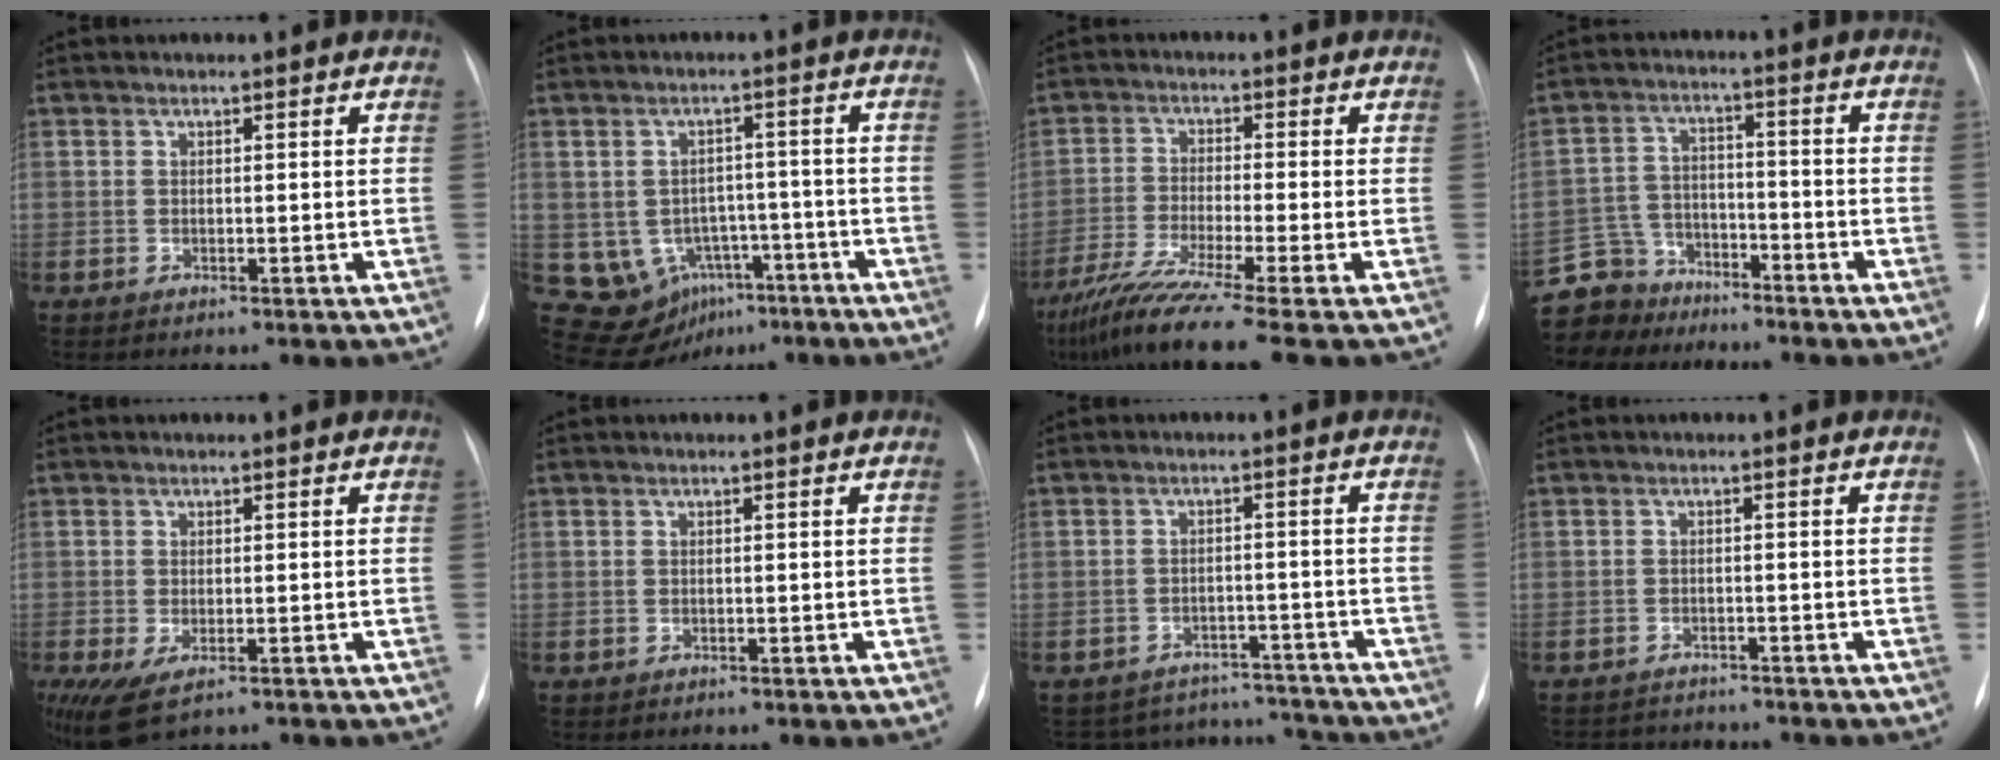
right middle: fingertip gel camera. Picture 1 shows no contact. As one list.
[{"total": 9.3, "force": [-4.1, 7.7, 3.2], "torque": [-0.048, 0.031, -0.047]}, {"total": 11.5, "force": [-8.6, -1.9, 7.3], "torque": [-0.128, -0.045, -0.145]}, {"total": 7.8, "force": [-6.9, 3.6, -0.7], "torque": [0.008, 0.014, -0.132]}, {"total": 6.9, "force": [-4.1, 2.9, 4.7], "torque": [-0.086, -0.021, -0.068]}, {"total": 0.0}, {"total": 10.1, "force": [-9.5, 3.3, -0.7], "torque": [0.016, 0.036, -0.120]}, {"total": 6.3, "force": [-6.1, 1.4, 1.0], "torque": [-0.012, 0.004, -0.084]}]